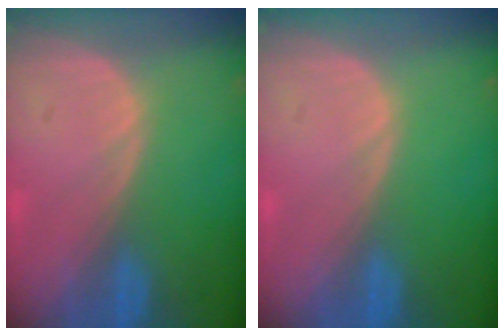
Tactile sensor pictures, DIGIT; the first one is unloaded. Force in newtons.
{"total": 0.0}